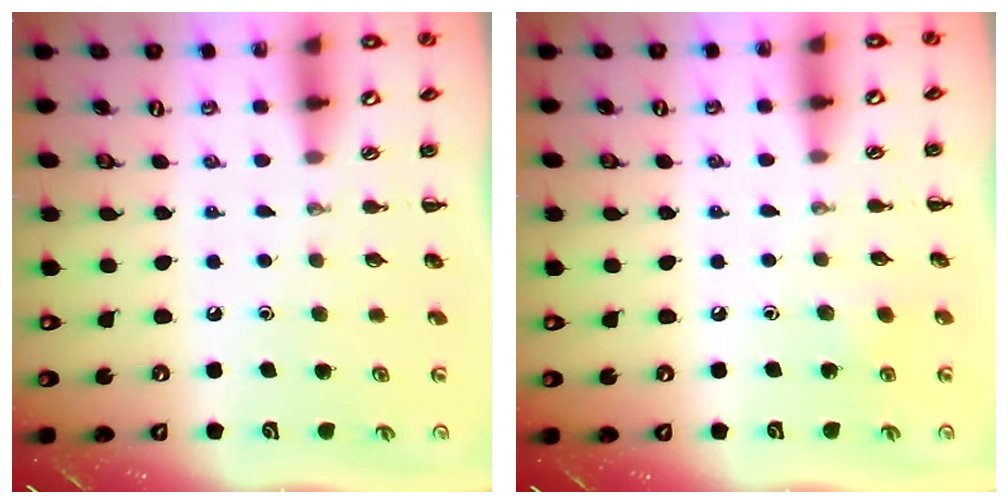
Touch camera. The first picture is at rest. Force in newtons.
{"total": 5.8, "press": 5.7, "slide": 1.3}